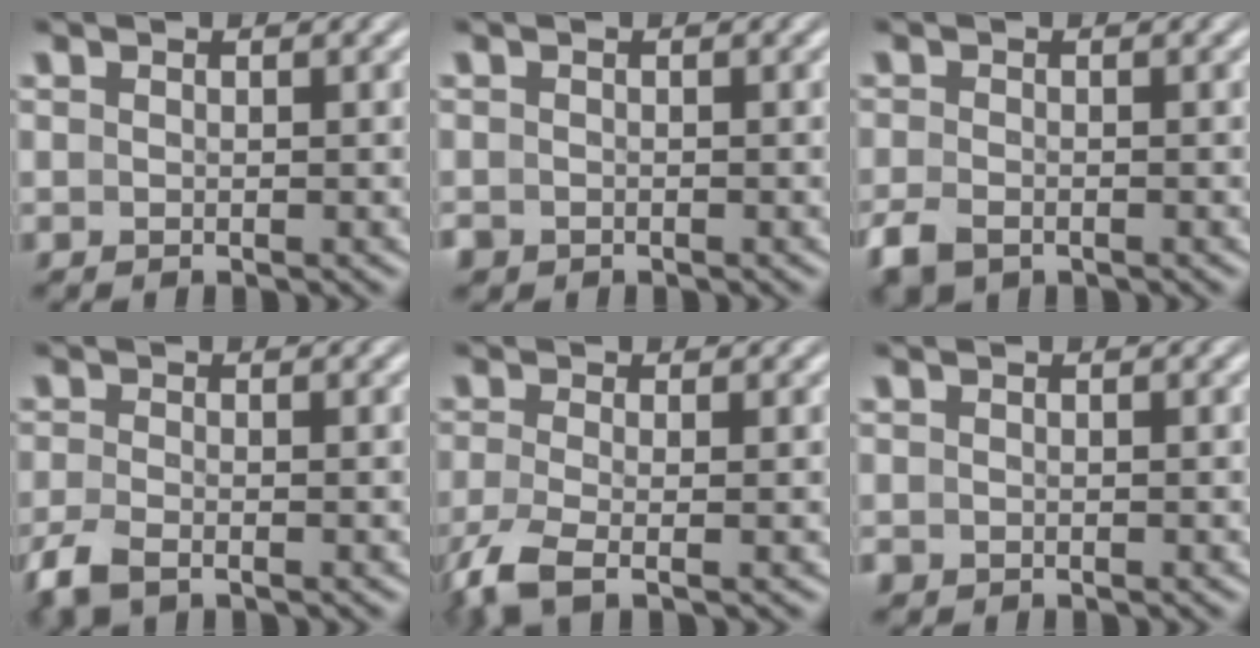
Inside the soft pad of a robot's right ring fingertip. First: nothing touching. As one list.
[{"total": 1.5, "force": [-1.1, 1.0, 0.2], "torque": [-0.011, -0.016, -0.011]}, {"total": 2.5, "force": [-1.9, 1.3, 1.0], "torque": [-0.029, -0.014, -0.027]}, {"total": 2.6, "force": [-2.0, 1.0, 1.4], "torque": [-0.038, -0.010, -0.030]}, {"total": 3.6, "force": [-2.3, 1.0, 2.6], "torque": [-0.068, -0.022, -0.027]}, {"total": 1.1, "force": [-0.8, 0.7, 0.2], "torque": [-0.009, -0.013, -0.008]}]